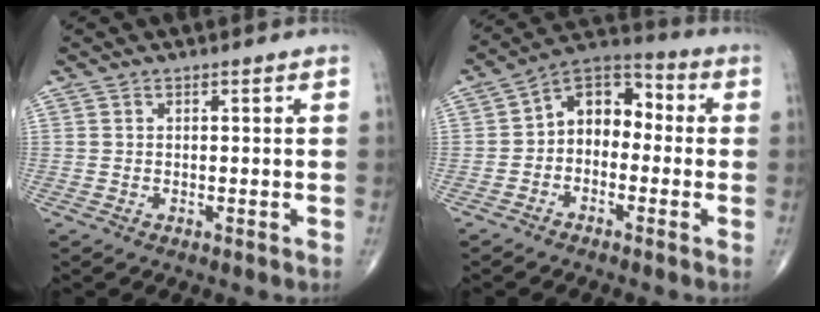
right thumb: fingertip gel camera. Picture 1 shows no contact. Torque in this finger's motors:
{"motor_torque": [0.02, 0.24, 0.39, -0.22, 0.05]}